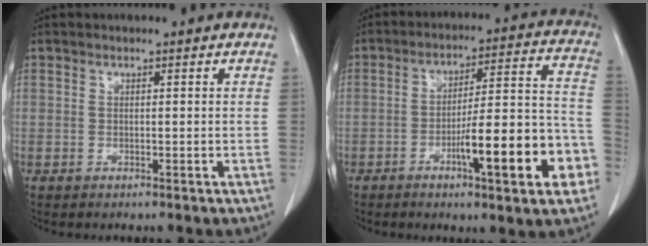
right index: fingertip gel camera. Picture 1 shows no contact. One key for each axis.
{"total": 15.9, "fx": -6.2, "fy": 2.3, "fz": 14.4, "tx": -0.196, "ty": 0.020, "tz": -0.087}